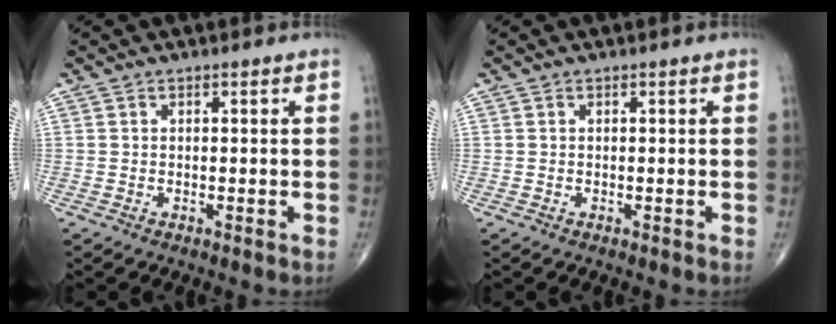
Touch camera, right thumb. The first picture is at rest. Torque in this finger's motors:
{"motor_torque": [0.00, 0.00, 0.00, 0.00, 0.00]}